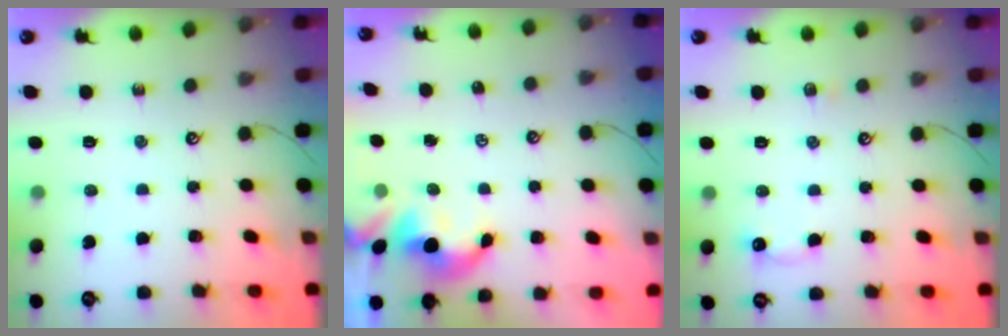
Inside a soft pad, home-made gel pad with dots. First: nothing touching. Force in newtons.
{"total": 2.0, "press": 2.0, "slide": 0.1}
{"total": 3.9, "press": 3.9, "slide": 0.6}